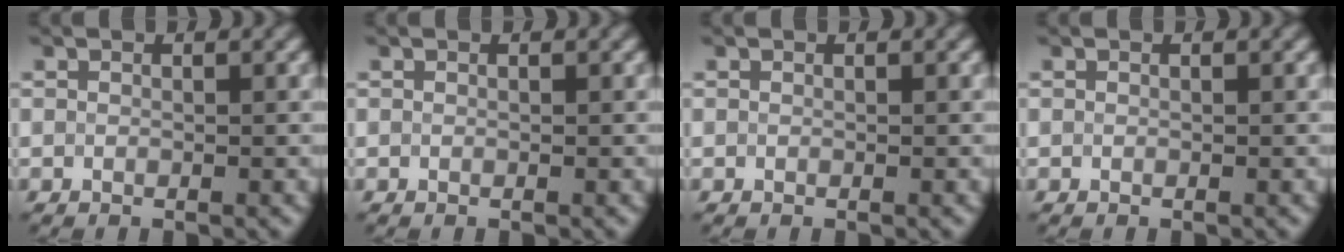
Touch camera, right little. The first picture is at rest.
{"total": 0.0}
{"total": 0.0}
{"total": 0.0}